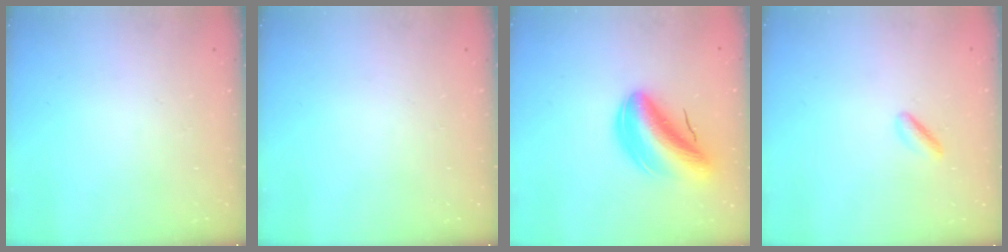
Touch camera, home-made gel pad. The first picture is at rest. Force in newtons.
{"total": 0.0}
{"total": 12.3, "press": 11.7, "slide": 3.8}
{"total": 3.0, "press": 2.9, "slide": 0.8}